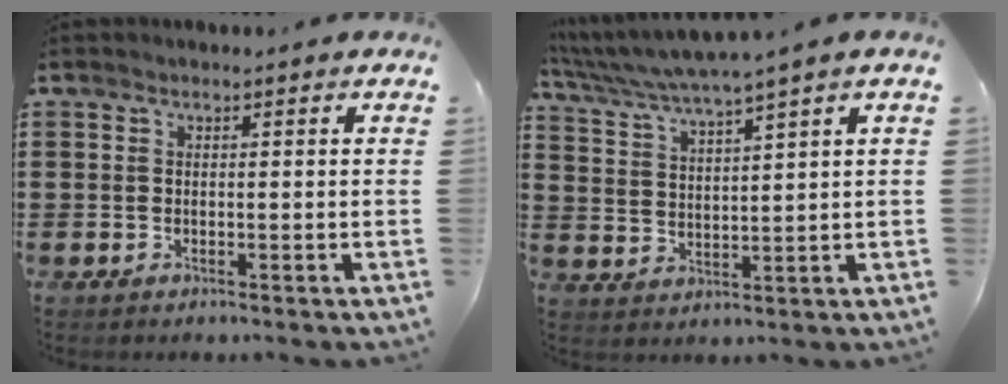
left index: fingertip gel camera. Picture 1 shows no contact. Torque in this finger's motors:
{"motor_torque": [2.06, -0.07, 0.84, 0.21]}